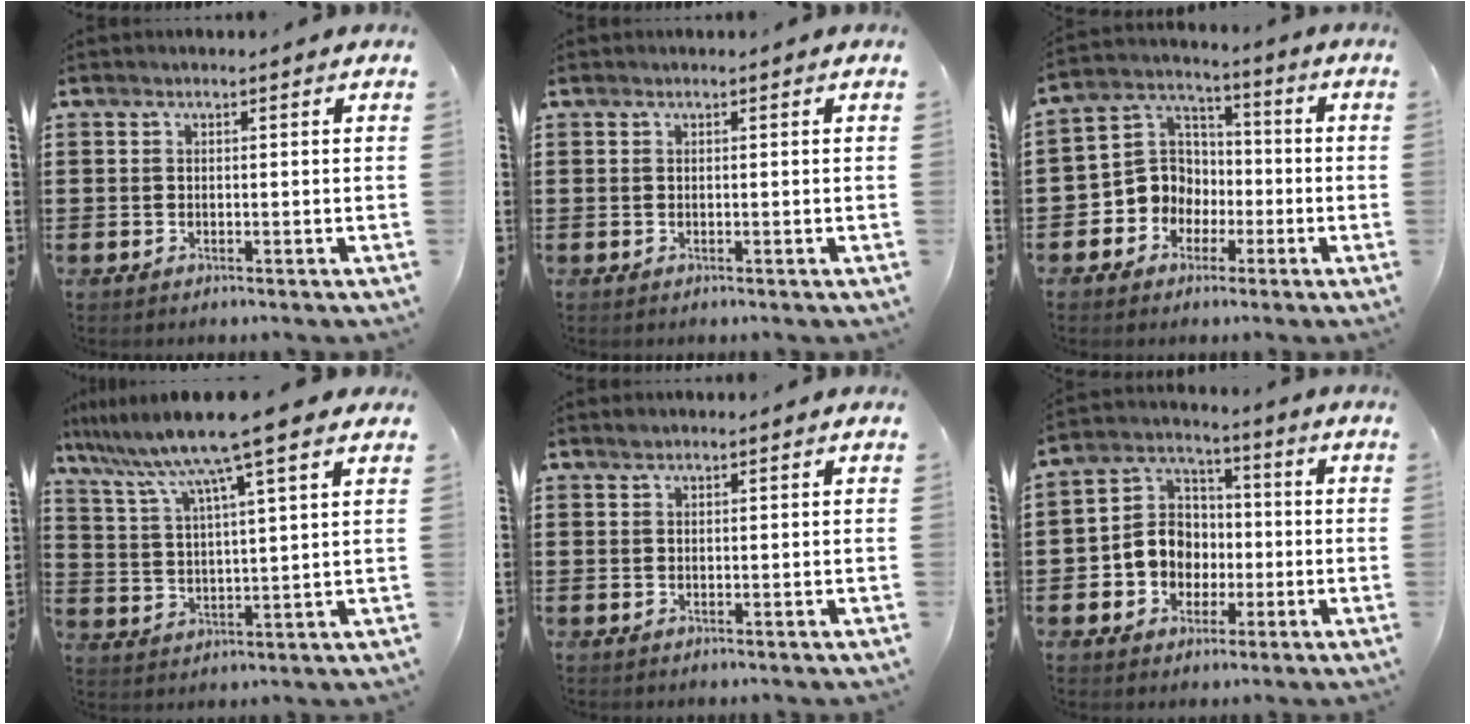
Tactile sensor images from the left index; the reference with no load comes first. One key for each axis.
{"total": 0.0}
{"total": 7.5, "fx": -2.1, "fy": 7.1, "fz": 1.4, "tx": -0.075, "ty": 0.003, "tz": -0.047}
{"total": 10.2, "fx": 7.9, "fy": -0.4, "fz": 6.4, "tx": -0.151, "ty": -0.036, "tz": 0.129}
{"total": 0.6, "fx": 0.5, "fy": 0.4, "fz": 0.0, "tx": -0.004, "ty": 0.003, "tz": 0.009}
{"total": 7.3, "fx": -1.6, "fy": 6.8, "fz": 1.9, "tx": -0.064, "ty": 0.008, "tz": -0.034}